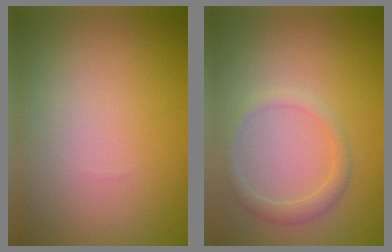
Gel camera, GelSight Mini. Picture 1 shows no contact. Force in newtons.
{"total": 1.6, "press": 1.6, "slide": 0.1}